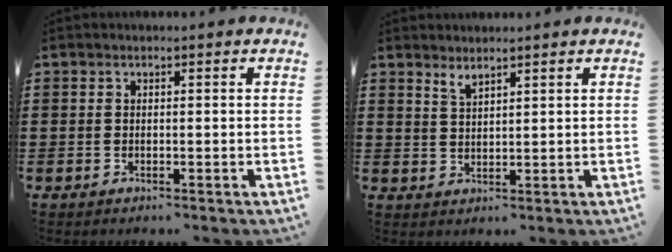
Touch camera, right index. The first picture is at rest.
{"total": 2.0, "force": [1.8, 0.4, 0.7], "torque": [-0.018, 0.002, 0.033]}